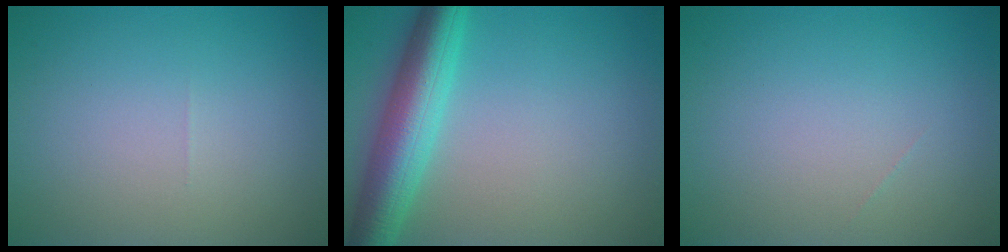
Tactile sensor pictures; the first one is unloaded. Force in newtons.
{"total": 6.8, "press": 6.8, "slide": 0.2}
{"total": 0.0}